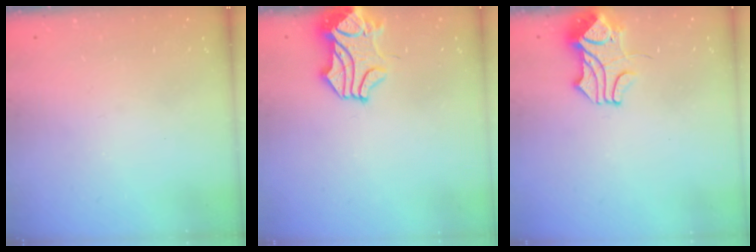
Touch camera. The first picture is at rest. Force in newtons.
{"total": 1.8, "press": 1.2, "slide": 1.4}
{"total": 2.0, "press": 1.8, "slide": 0.7}